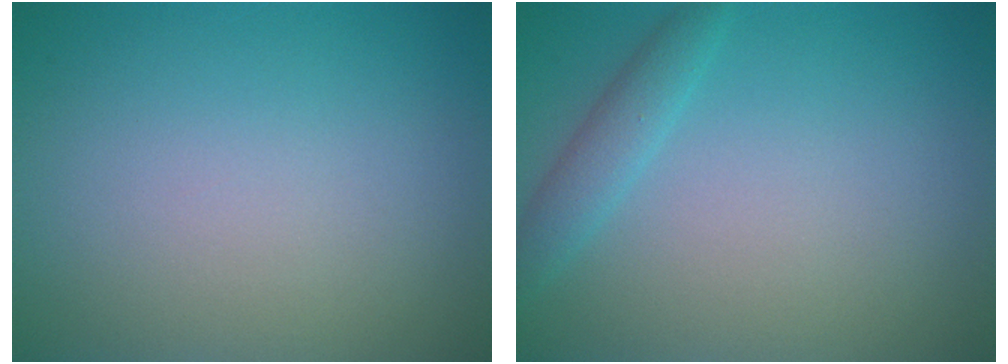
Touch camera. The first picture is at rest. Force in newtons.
{"total": 1.9, "press": 1.9, "slide": 0.1}